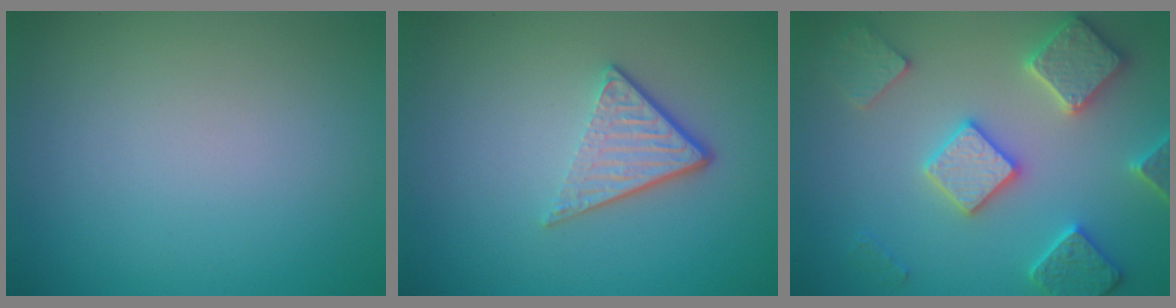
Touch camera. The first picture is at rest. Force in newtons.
{"total": 3.9, "press": 2.6, "slide": 2.9}
{"total": 5.5, "press": 5.4, "slide": 1.3}